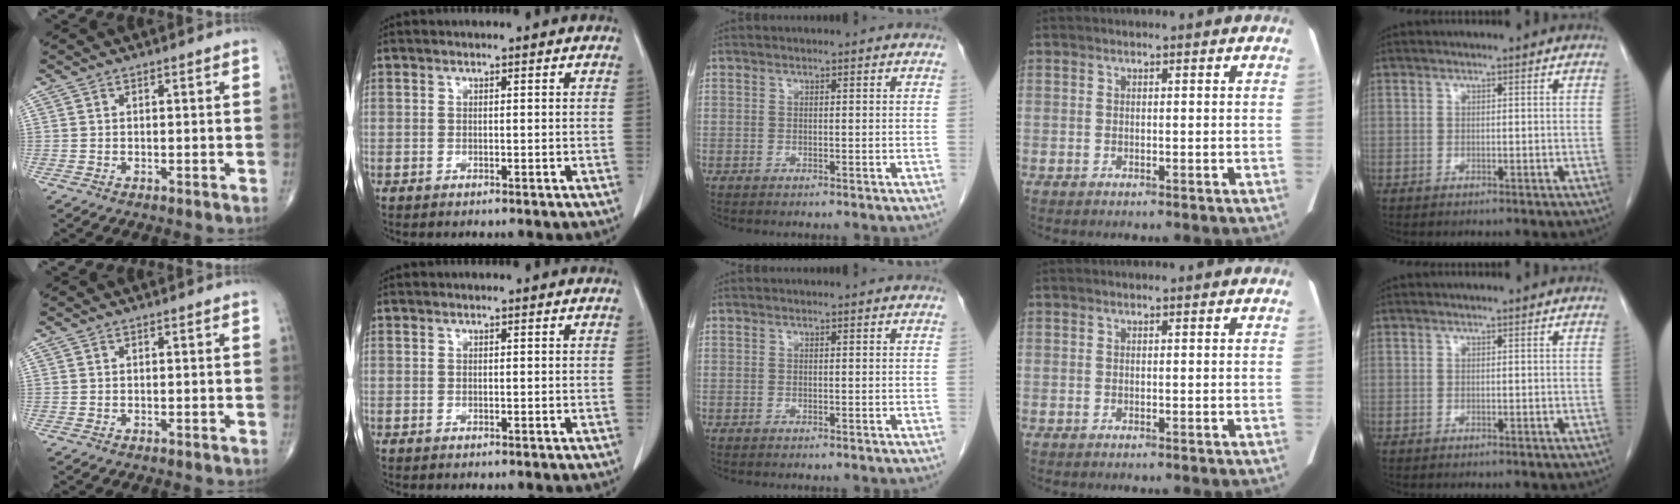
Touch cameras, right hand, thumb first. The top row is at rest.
{}